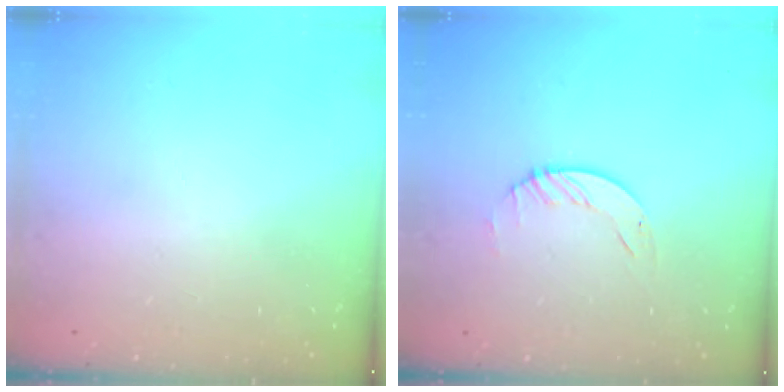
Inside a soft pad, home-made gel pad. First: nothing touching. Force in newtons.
{"total": 1.9, "press": 1.9, "slide": 0.2}